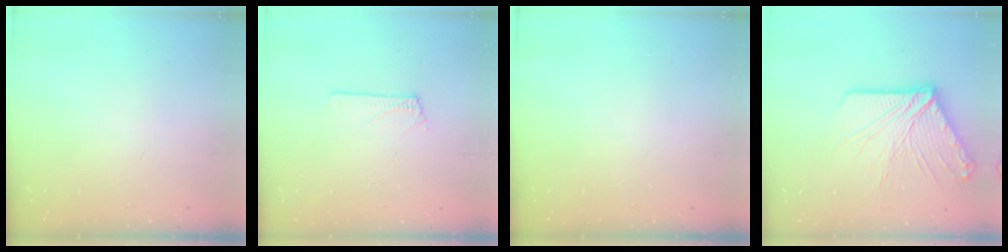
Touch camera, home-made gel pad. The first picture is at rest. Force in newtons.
{"total": 0.0}
{"total": 0.0}
{"total": 17.8, "press": 17.7, "slide": 2.0}